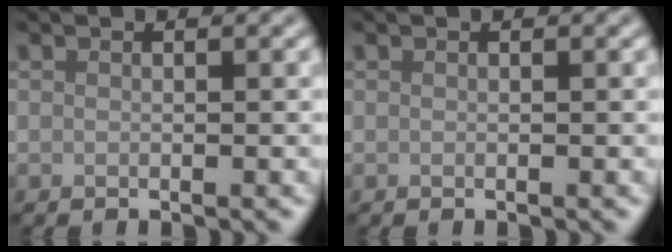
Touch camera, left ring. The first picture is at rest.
{"total": 0.0}